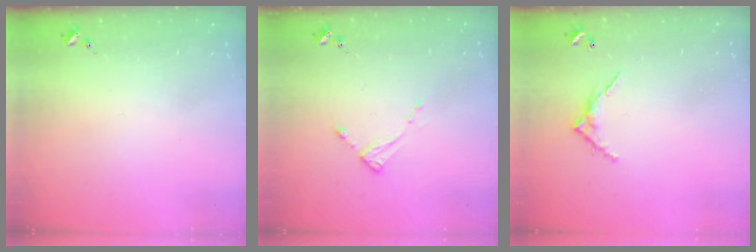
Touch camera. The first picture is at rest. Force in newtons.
{"total": 2.6, "press": 2.6, "slide": 0.3}
{"total": 5.7, "press": 5.7, "slide": 0.5}